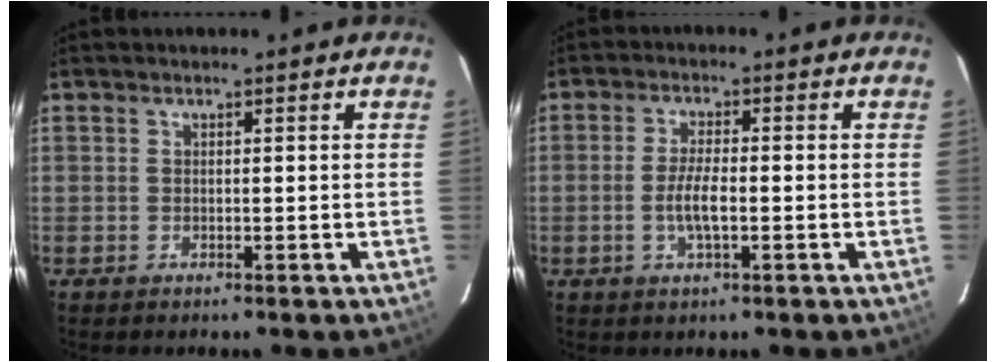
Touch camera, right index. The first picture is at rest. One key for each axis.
{"total": 4.5, "fx": -1.2, "fy": 1.0, "fz": 4.2, "tx": -0.085, "ty": -0.003, "tz": -0.022}